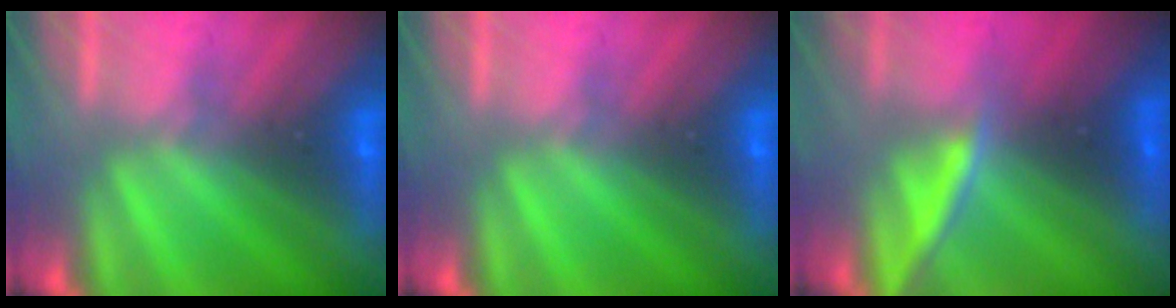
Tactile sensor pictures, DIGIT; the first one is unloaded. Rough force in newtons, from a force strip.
{"total": 0.0}
{"total": 2.2}